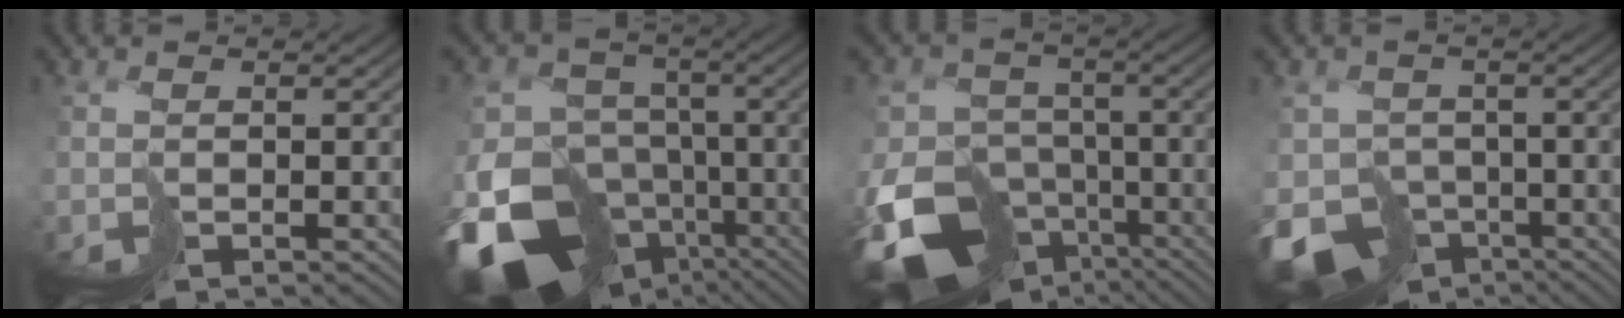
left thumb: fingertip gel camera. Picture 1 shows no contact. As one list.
[{"total": 19.2, "force": [-9.6, 13.8, 9.3], "torque": [-0.207, -0.049, -0.117]}, {"total": 14.7, "force": [-6.9, 10.9, 7.0], "torque": [-0.184, -0.039, -0.076]}, {"total": 10.3, "force": [-5.9, 7.4, 4.1], "torque": [-0.098, -0.027, -0.086]}]